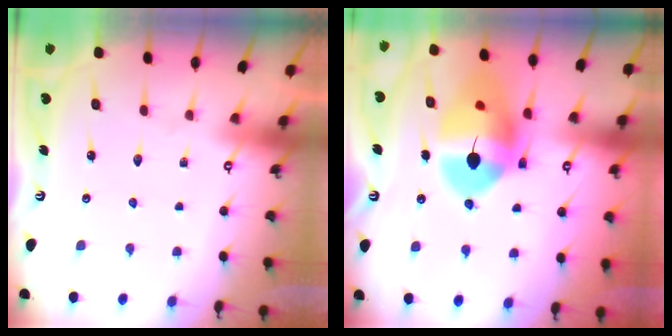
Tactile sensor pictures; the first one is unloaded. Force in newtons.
{"total": 17.0, "press": 16.9, "slide": 2.0}